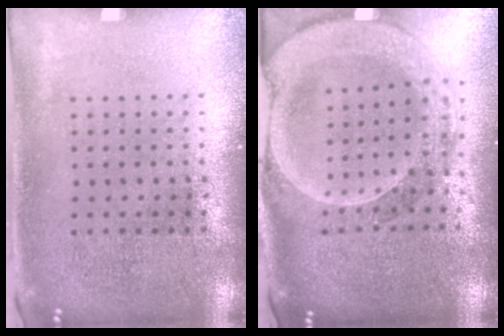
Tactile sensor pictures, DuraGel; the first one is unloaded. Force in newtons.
{"total": 2.7, "press": 2.4, "slide": 1.1}